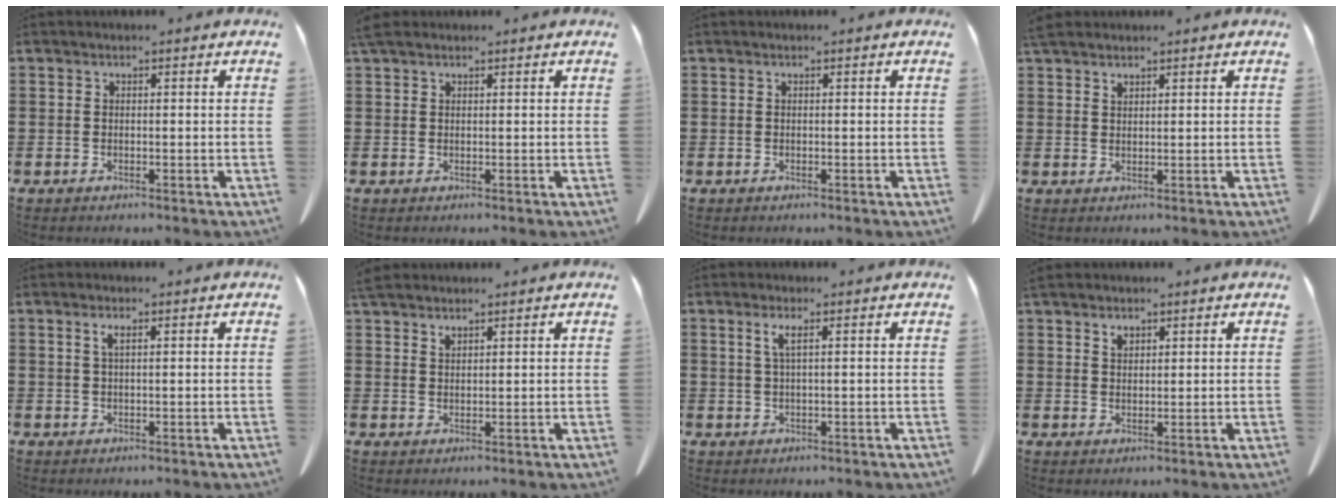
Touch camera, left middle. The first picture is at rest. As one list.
[{"total": 1.2, "force": [1.0, 0.3, 0.6], "torque": [-0.014, 0.001, 0.019]}, {"total": 0.0}, {"total": 1.5, "force": [1.4, 0.3, 0.4], "torque": [-0.011, -0.001, 0.028]}, {"total": 1.6, "force": [0.6, 0.3, 1.5], "torque": [-0.030, 0.002, 0.009]}, {"total": 1.8, "force": [1.7, 0.4, 0.6], "torque": [-0.015, 0.000, 0.033]}, {"total": 2.0, "force": [0.6, 0.2, 1.9], "torque": [-0.039, 0.001, 0.010]}, {"total": 1.6, "force": [1.4, 0.7, 0.6], "torque": [-0.006, -0.003, 0.025]}]